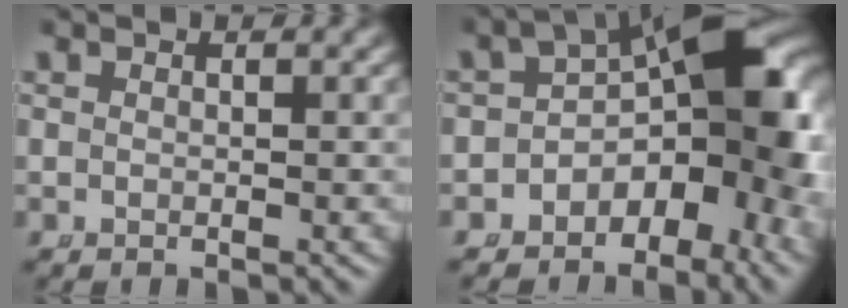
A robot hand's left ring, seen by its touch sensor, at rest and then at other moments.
{"total": 11.5, "force": [-1.5, 6.2, 9.6], "torque": [-0.130, -0.007, -0.020]}